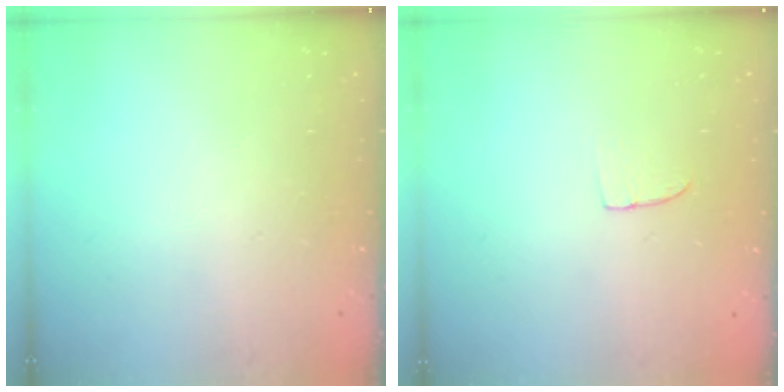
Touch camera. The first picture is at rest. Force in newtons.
{"total": 4.2, "press": 4.2, "slide": 0.3}